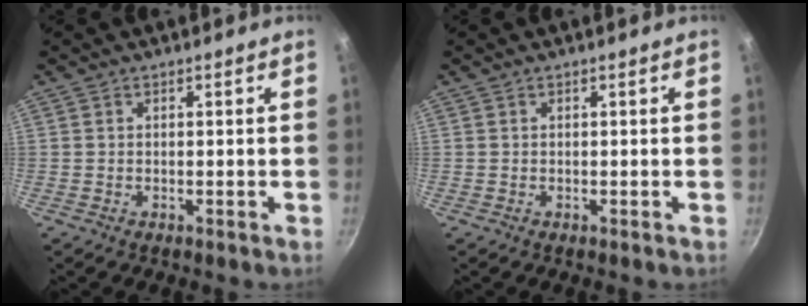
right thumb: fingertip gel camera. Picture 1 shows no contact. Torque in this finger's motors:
{"motor_torque": [-0.30, 0.12, 0.00, 0.00, 0.00]}